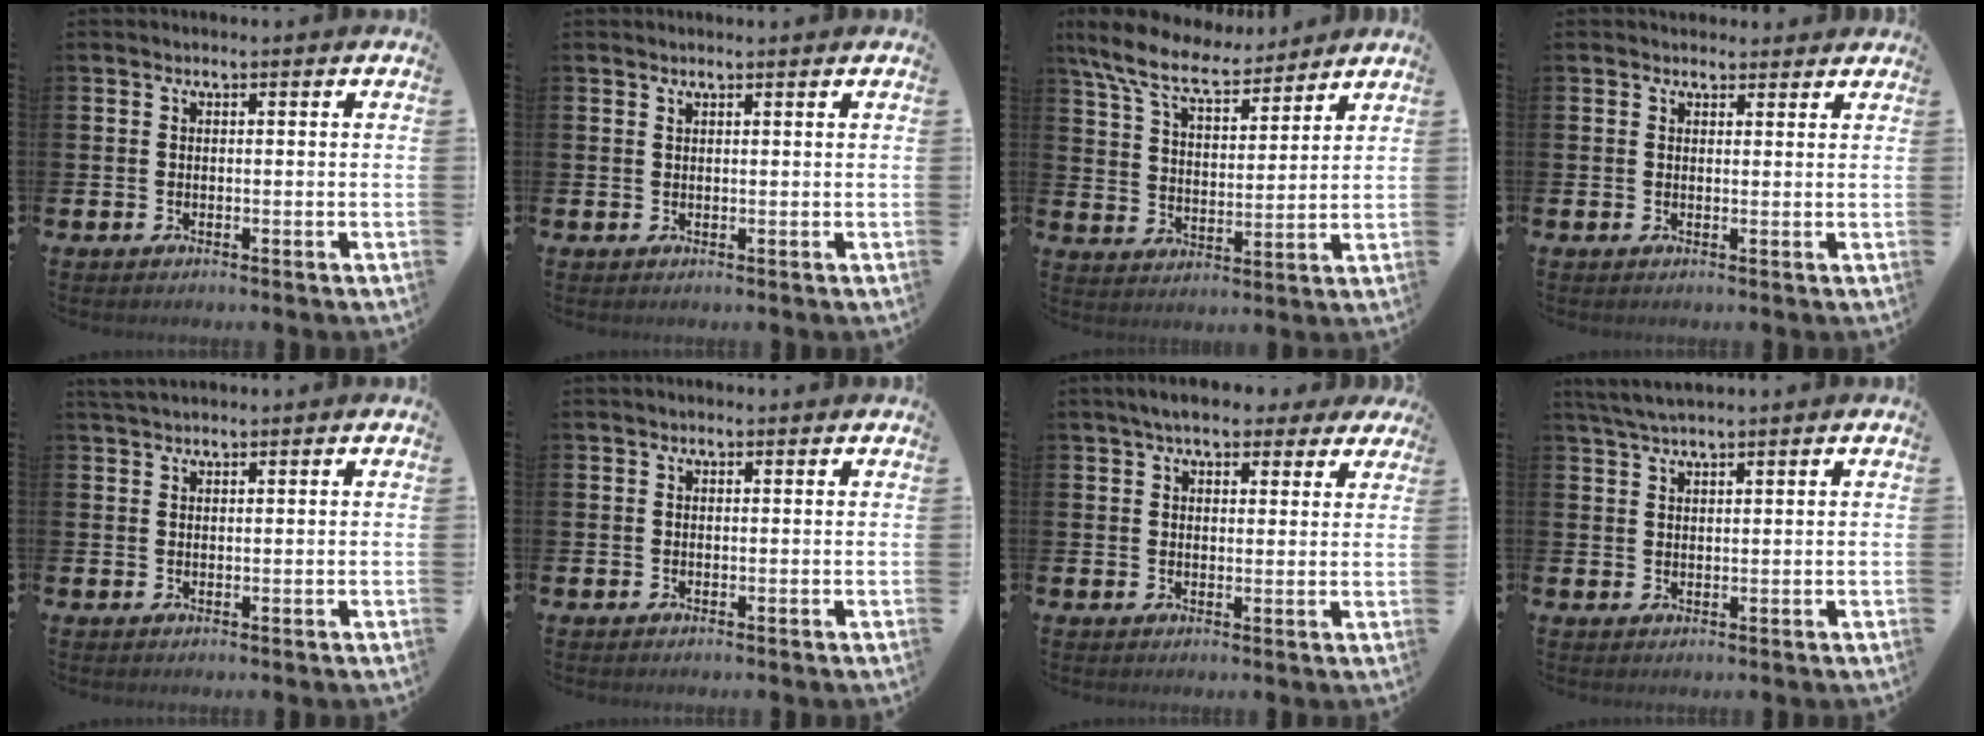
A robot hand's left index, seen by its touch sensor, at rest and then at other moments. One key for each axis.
{"total": 0.9, "fx": 0.9, "fy": 0.0, "fz": 0.2, "tx": 0.006, "ty": -0.005, "tz": 0.014}
{"total": 9.5, "fx": 8.3, "fy": 2.5, "fz": 3.7, "tx": -0.108, "ty": -0.040, "tz": 0.151}
{"total": 1.8, "fx": 1.7, "fy": 0.7, "fz": -0.1, "tx": 0.012, "ty": -0.004, "tz": 0.030}
{"total": 1.7, "fx": 1.6, "fy": 0.3, "fz": 0.5, "tx": -0.011, "ty": 0.002, "tz": 0.029}
{"total": 0.5, "fx": 0.4, "fy": 0.1, "fz": 0.3, "tx": 0.005, "ty": -0.002, "tz": 0.005}
{"total": 6.1, "fx": 5.1, "fy": 2.1, "fz": 2.5, "tx": -0.042, "ty": -0.012, "tz": 0.089}
{"total": 2.9, "fx": 2.7, "fy": 0.2, "fz": 1.2, "tx": -0.036, "ty": -0.001, "tz": 0.051}